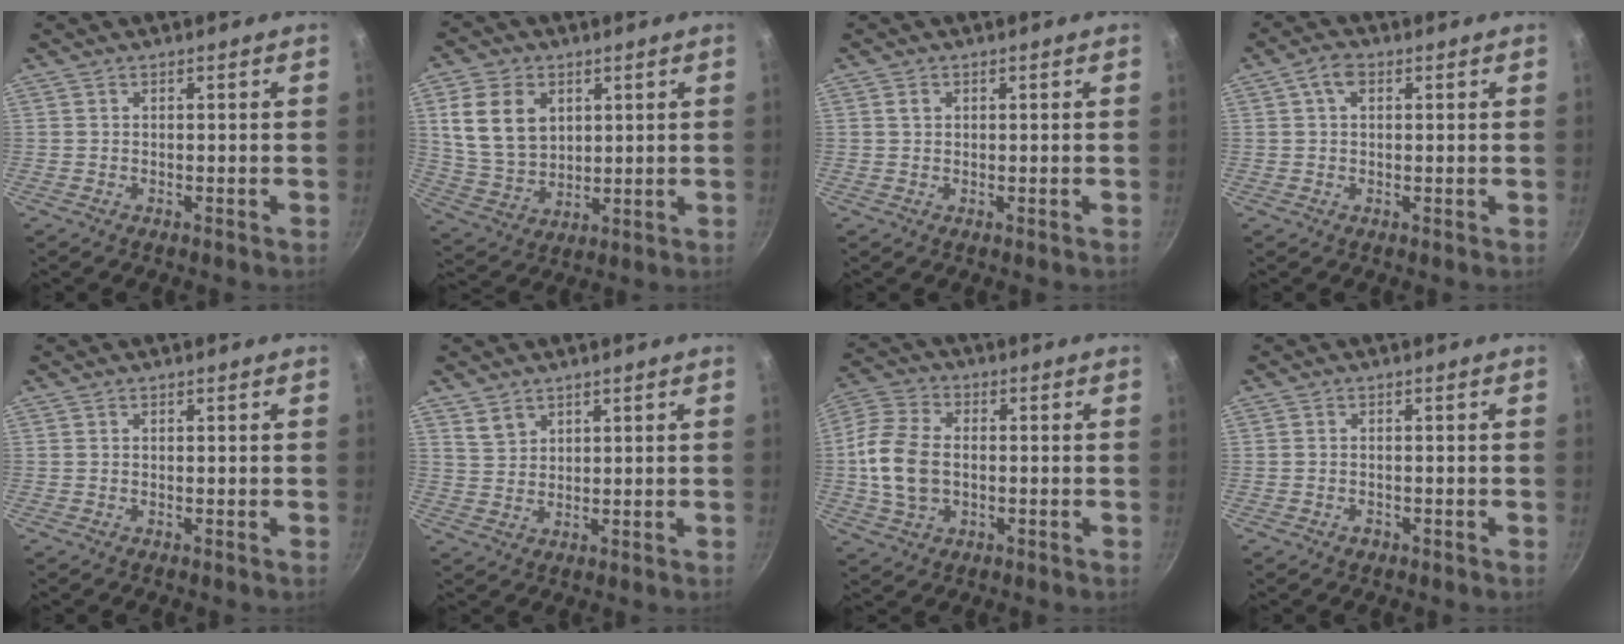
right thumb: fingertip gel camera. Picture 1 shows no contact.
{"total": 12.2, "force": [3.8, 8.9, 7.5], "torque": [-0.122, -0.017, 0.082]}
{"total": 1.3, "force": [0.5, 1.0, 0.6], "torque": [-0.007, 0.002, 0.006]}
{"total": 3.4, "force": [1.1, 2.1, 2.4], "torque": [-0.034, 0.001, 0.015]}
{"total": 0.0}
{"total": 3.4, "force": [2.3, 2.2, 1.1], "torque": [-0.009, -0.004, 0.047]}
{"total": 11.7, "force": [-0.9, 8.0, 8.6], "torque": [-0.167, 0.020, -0.025]}
{"total": 1.3, "force": [-0.8, 0.8, 0.5], "torque": [-0.010, 0.007, -0.011]}